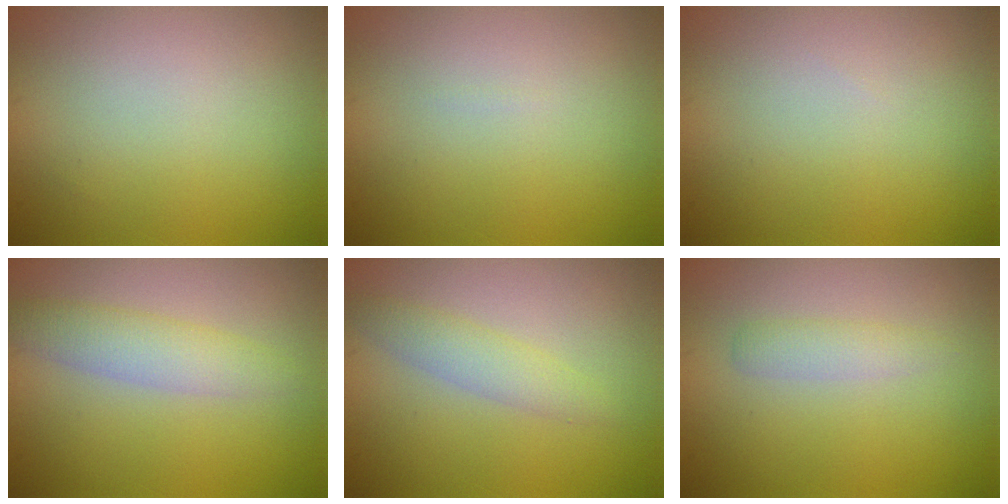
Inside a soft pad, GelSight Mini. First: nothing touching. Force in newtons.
{"total": 0.0}
{"total": 0.0}
{"total": 3.0, "press": 3.0, "slide": 0.1}
{"total": 2.1, "press": 2.1, "slide": 0.1}
{"total": 1.5, "press": 1.5, "slide": 0.0}